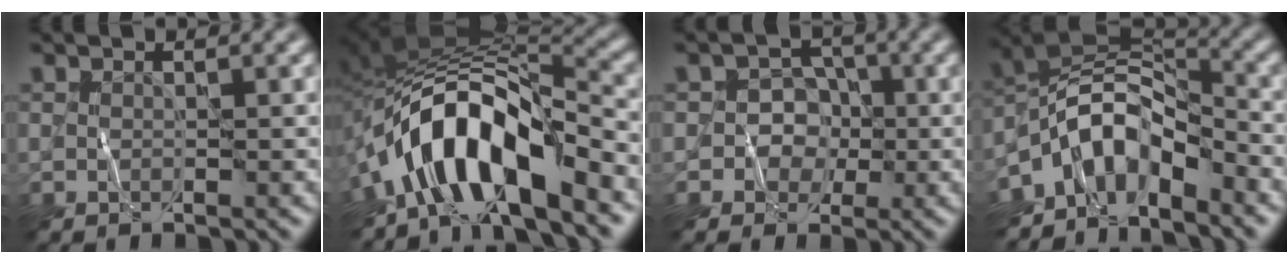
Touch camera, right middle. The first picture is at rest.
{"total": 9.2, "force": [-4.8, 3.4, 7.1], "torque": [-0.103, 0.015, -0.090]}
{"total": 3.4, "force": [-0.9, 3.3, 0.3], "torque": [0.028, 0.013, -0.033]}
{"total": 7.5, "force": [-4.5, 3.8, 4.6], "torque": [-0.062, 0.008, -0.097]}